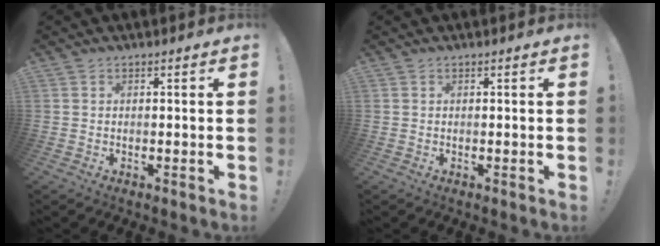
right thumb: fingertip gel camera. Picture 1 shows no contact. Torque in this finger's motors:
{"motor_torque": [0.00, 0.00, 0.00, 0.00, 0.02]}